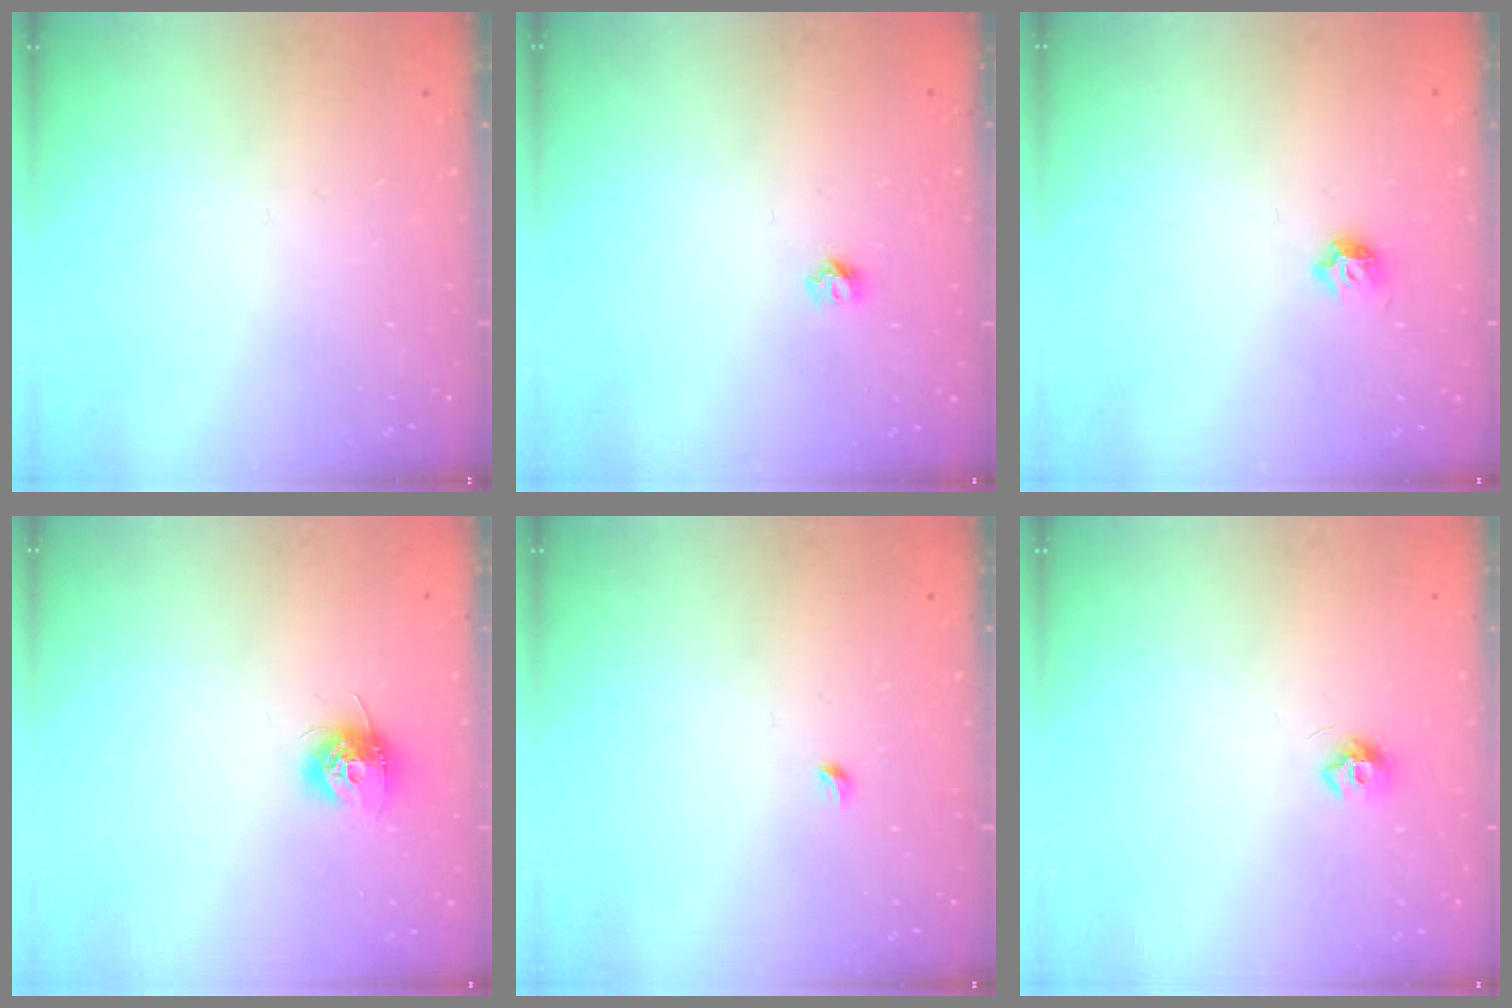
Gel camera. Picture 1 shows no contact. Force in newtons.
{"total": 4.4, "press": 4.4, "slide": 0.4}
{"total": 4.4, "press": 4.3, "slide": 0.9}
{"total": 9.5, "press": 9.5, "slide": 0.4}
{"total": 2.7, "press": 2.6, "slide": 0.6}
{"total": 7.2, "press": 7.2, "slide": 0.4}